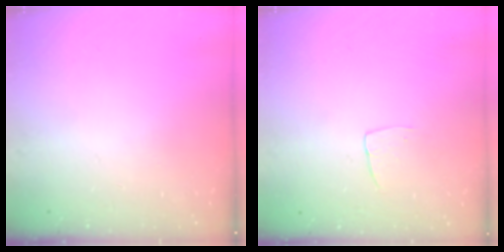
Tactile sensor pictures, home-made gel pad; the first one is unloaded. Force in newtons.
{"total": 3.7, "press": 3.7, "slide": 0.2}